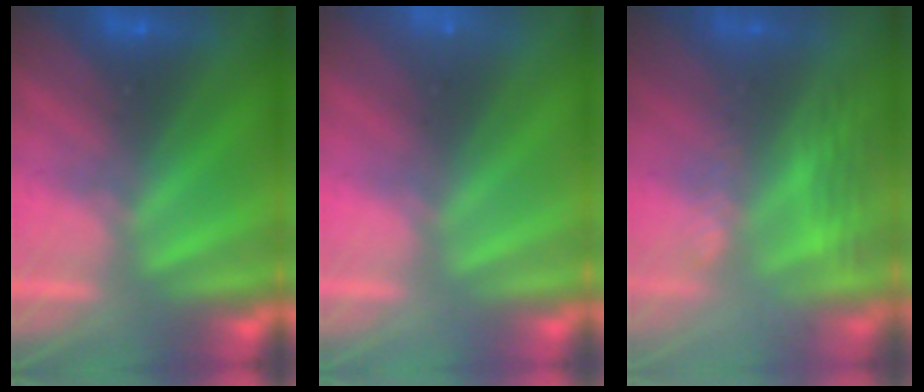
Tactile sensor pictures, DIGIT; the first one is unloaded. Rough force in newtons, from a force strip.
{"total": 2.2}
{"total": 3.0}